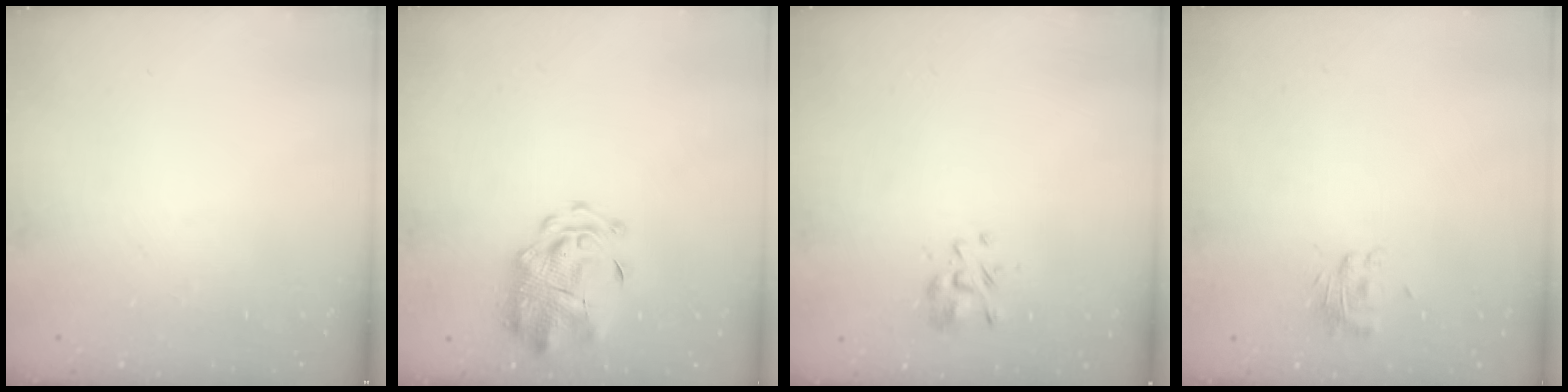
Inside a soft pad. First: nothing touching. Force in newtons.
{"total": 3.3, "press": 3.2, "slide": 1.0}
{"total": 2.5, "press": 2.3, "slide": 0.8}
{"total": 2.9, "press": 2.8, "slide": 0.7}